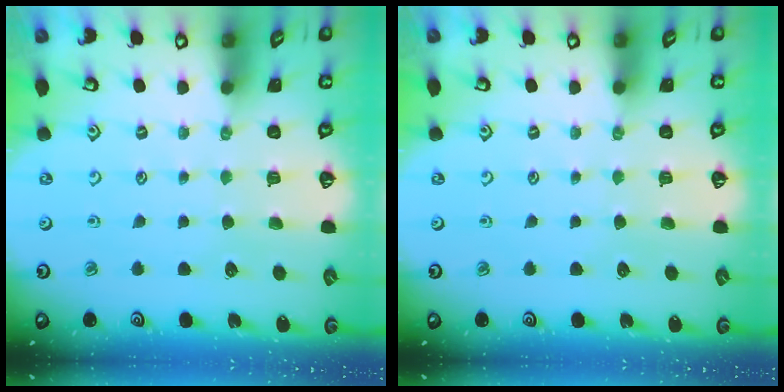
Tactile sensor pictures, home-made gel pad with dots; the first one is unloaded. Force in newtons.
{"total": 0.0}